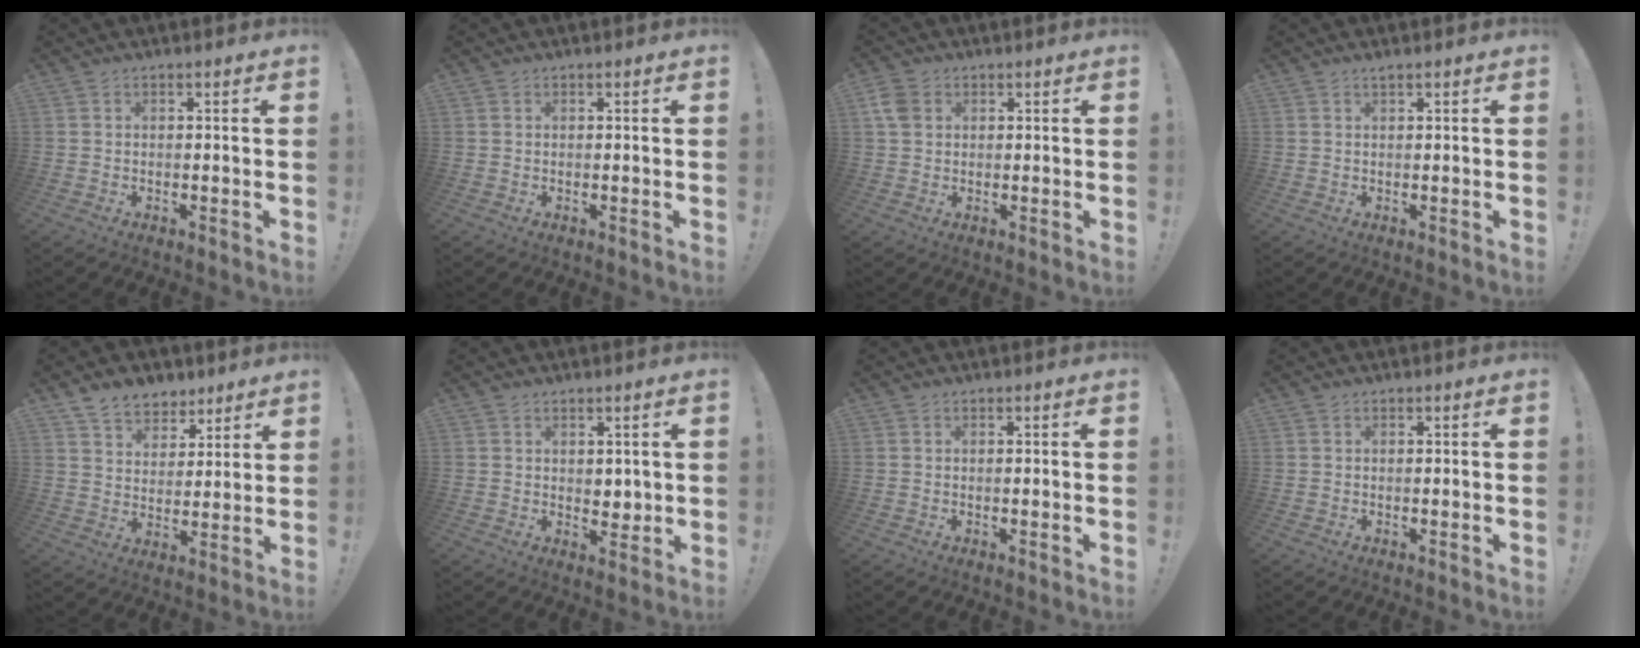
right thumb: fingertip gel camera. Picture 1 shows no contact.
{"total": 0.0}
{"total": 5.4, "force": [1.8, 4.1, 3.1], "torque": [-0.062, 0.004, 0.036]}
{"total": 0.9, "force": [0.7, -0.1, 0.5], "torque": [-0.010, 0.001, 0.013]}
{"total": 9.2, "force": [6.8, 5.7, 2.3], "torque": [-0.042, -0.044, 0.134]}
{"total": 3.7, "force": [1.5, 3.1, 1.3], "torque": [-0.002, -0.015, 0.024]}
{"total": 0.0}
{"total": 0.0}